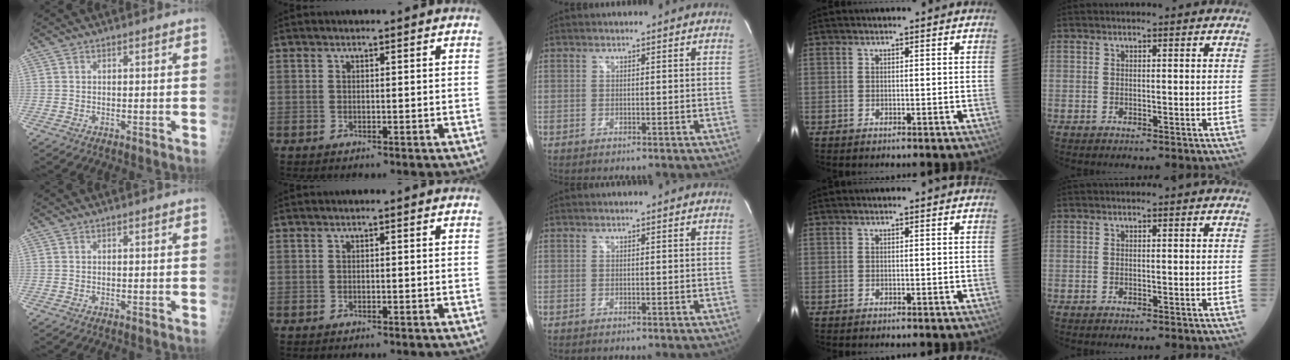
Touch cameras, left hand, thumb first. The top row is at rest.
{}